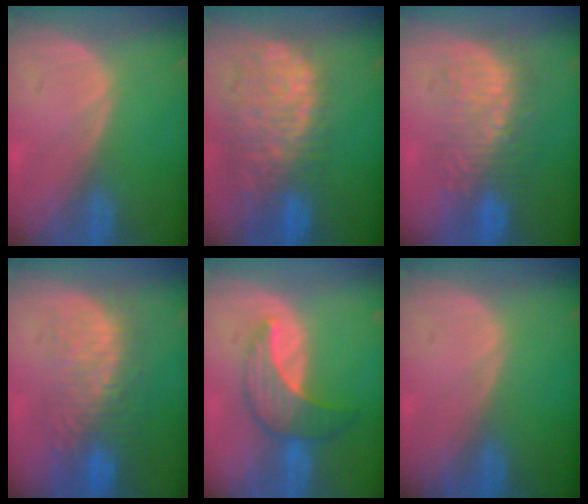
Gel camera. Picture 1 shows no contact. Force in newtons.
{"total": 12.0, "press": 9.9, "slide": 6.8}
{"total": 8.8, "press": 8.6, "slide": 1.9}
{"total": 10.3, "press": 9.1, "slide": 4.9}
{"total": 7.1, "press": 6.8, "slide": 2.0}
{"total": 0.0}